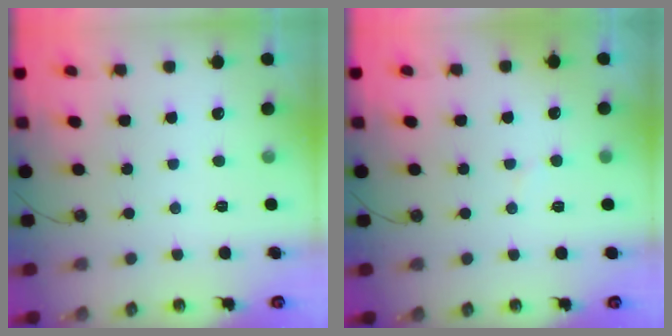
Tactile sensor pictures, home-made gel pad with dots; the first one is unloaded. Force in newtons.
{"total": 3.9, "press": 3.9, "slide": 0.5}